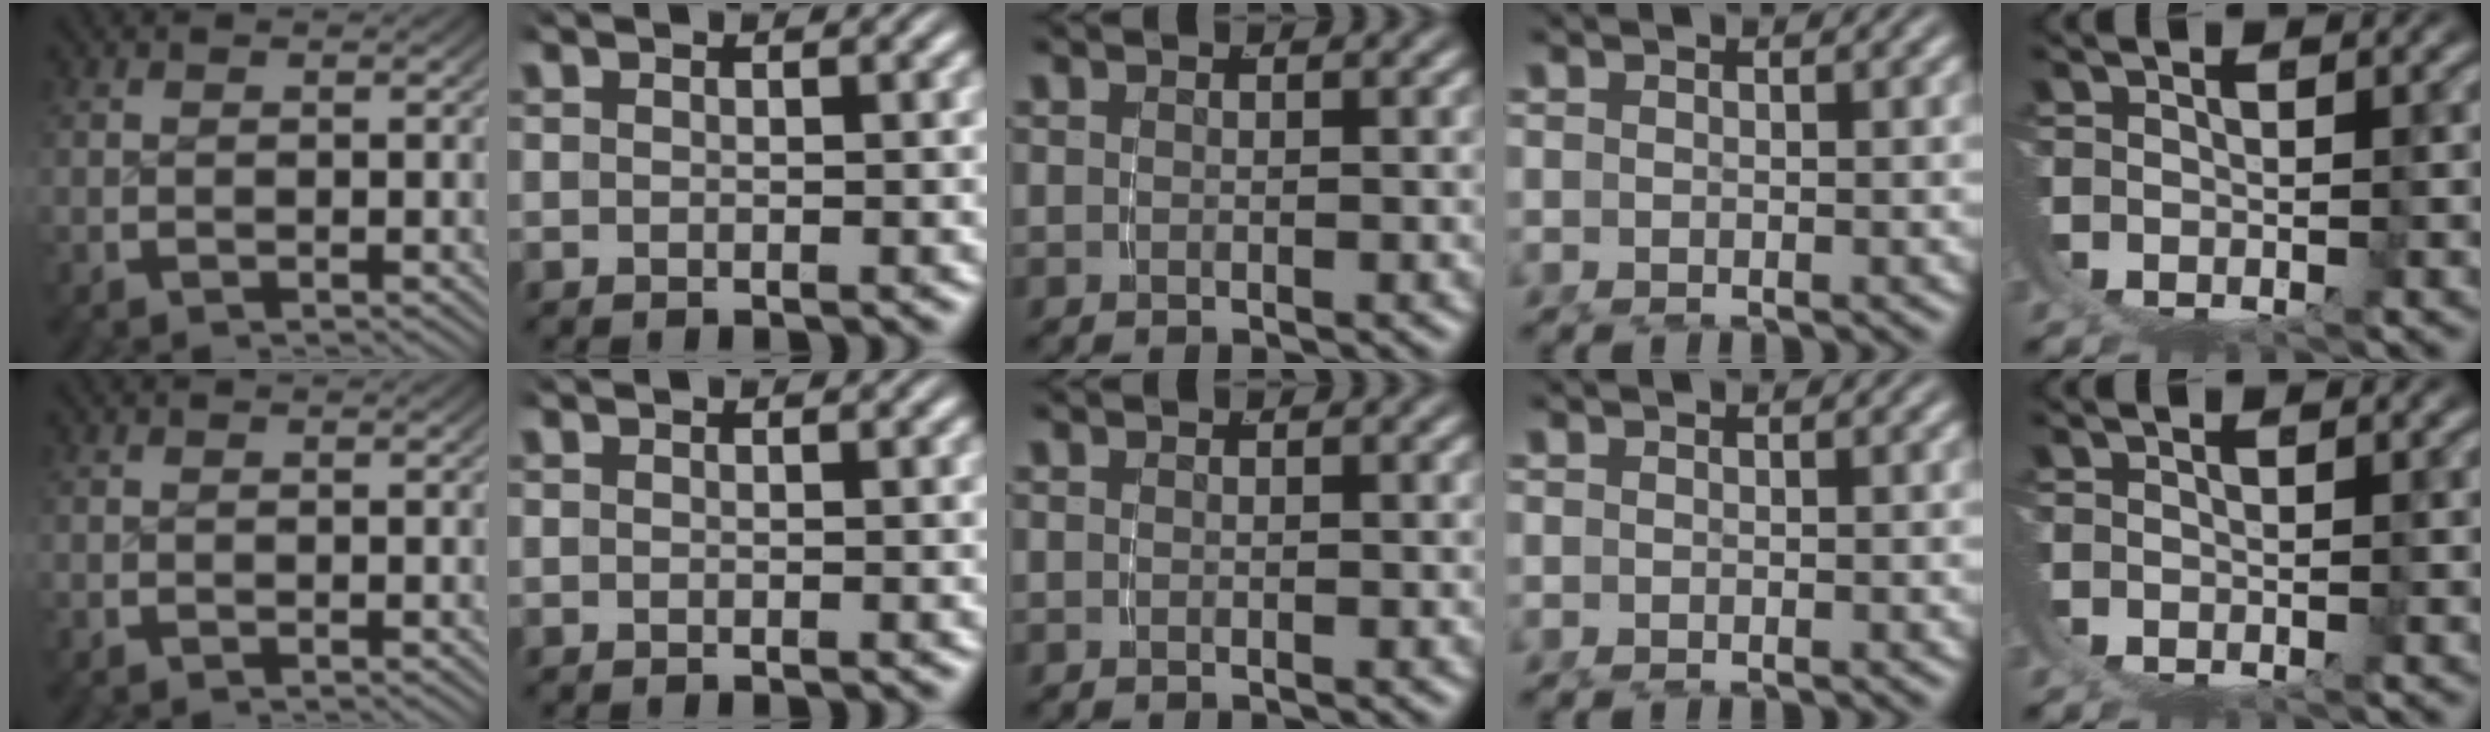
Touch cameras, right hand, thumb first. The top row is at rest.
{}